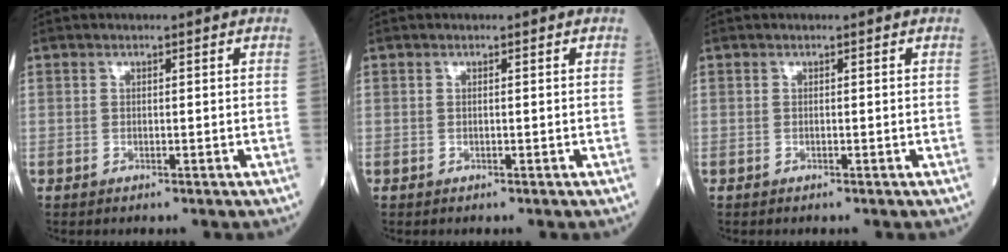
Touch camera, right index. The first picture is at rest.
{"total": 0.0}
{"total": 0.0}